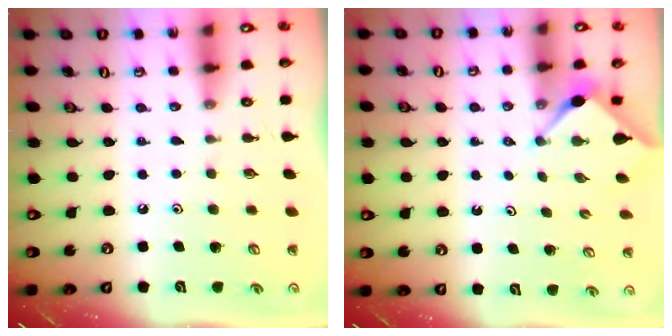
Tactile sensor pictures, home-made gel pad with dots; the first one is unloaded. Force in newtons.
{"total": 2.9, "press": 2.8, "slide": 0.4}